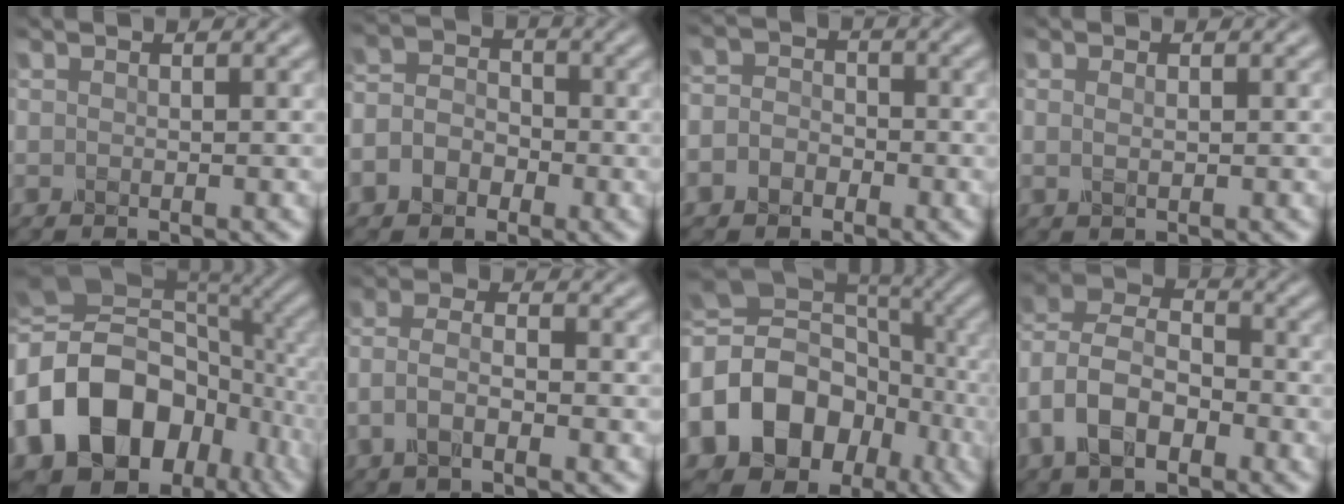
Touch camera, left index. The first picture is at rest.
{"total": 3.8, "force": [-1.5, 3.0, 1.8], "torque": [-0.033, 0.007, -0.037]}
{"total": 2.7, "force": [-1.2, 2.3, 0.9], "torque": [-0.005, 0.005, -0.034]}
{"total": 0.7, "force": [0.3, 0.4, 0.6], "torque": [-0.015, 0.002, 0.004]}
{"total": 18.9, "force": [-4.1, 14.4, 11.5], "torque": [-0.240, -0.009, -0.076]}
{"total": 3.7, "force": [-1.4, 1.5, 3.0], "torque": [-0.064, 0.008, -0.036]}
{"total": 16.5, "force": [-4.9, 13.6, 7.9], "torque": [-0.179, 0.007, -0.100]}
{"total": 8.8, "force": [-2.7, 5.8, 6.1], "torque": [-0.119, 0.010, -0.065]}